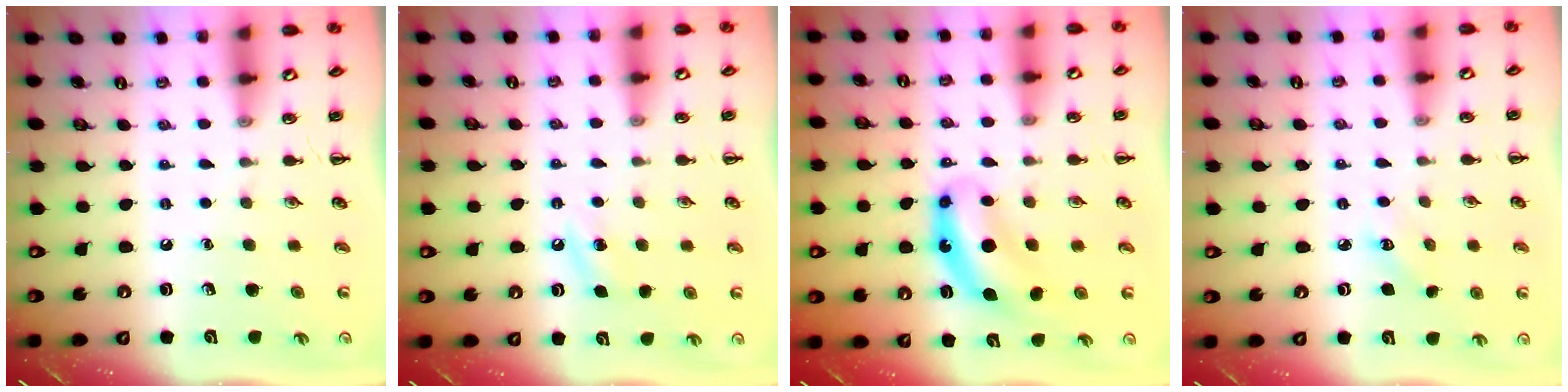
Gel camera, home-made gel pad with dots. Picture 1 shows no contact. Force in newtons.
{"total": 4.3, "press": 4.0, "slide": 1.4}
{"total": 7.7, "press": 7.6, "slide": 0.8}
{"total": 2.3, "press": 2.2, "slide": 0.6}